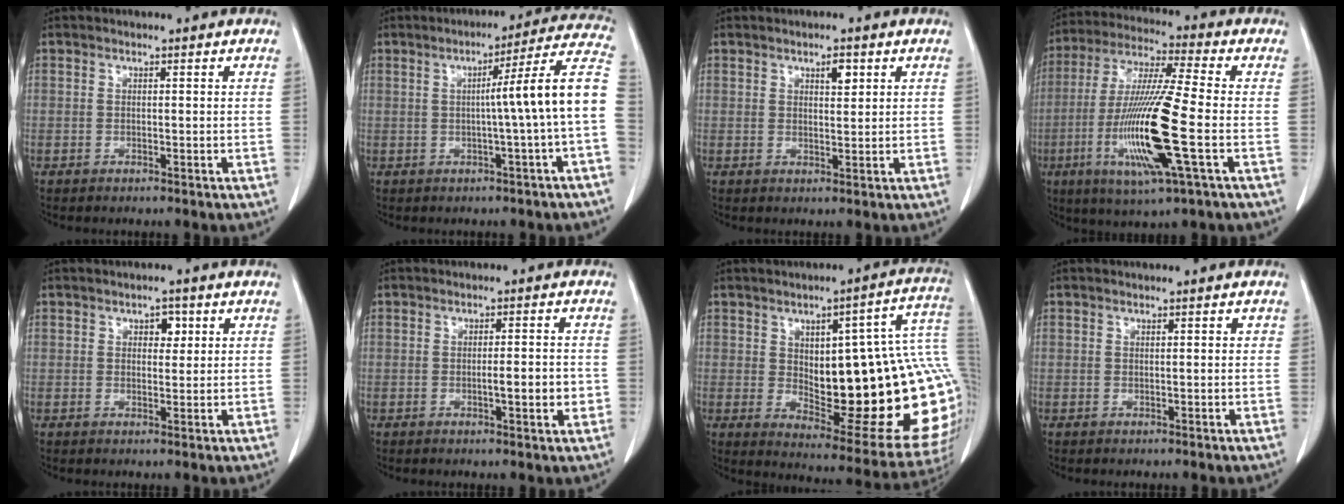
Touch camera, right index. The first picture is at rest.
{"total": 10.9, "force": [-0.8, -1.9, 10.7], "torque": [-0.136, 0.022, -0.015]}
{"total": 2.3, "force": [1.1, 0.8, 1.8], "torque": [-0.028, -0.004, 0.018]}
{"total": 17.0, "force": [-4.4, 0.2, 16.4], "torque": [-0.337, -0.020, -0.087]}
{"total": 2.4, "force": [0.9, 1.5, 1.6], "torque": [-0.019, 0.004, 0.012]}
{"total": 4.2, "force": [-0.8, 0.7, 4.1], "torque": [-0.064, -0.002, -0.009]}
{"total": 27.8, "force": [1.4, 7.0, 26.9], "torque": [-0.290, 0.020, 0.036]}
{"total": 0.7, "force": [0.2, 0.3, 0.6], "torque": [-0.008, 0.002, 0.002]}